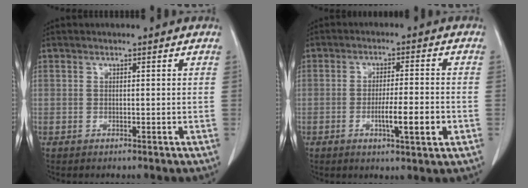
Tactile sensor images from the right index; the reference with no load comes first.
{"total": 6.7, "force": [-2.0, 0.5, 6.3], "torque": [-0.104, -0.008, -0.030]}